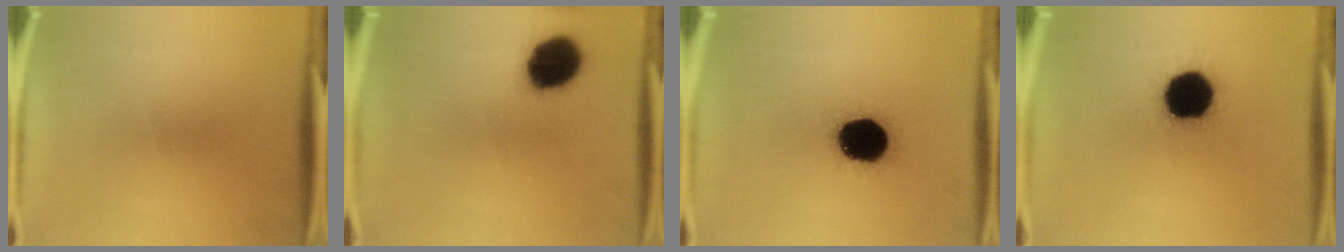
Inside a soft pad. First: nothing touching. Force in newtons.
{"total": 11.9}
{"total": 18.3}
{"total": 19.7}